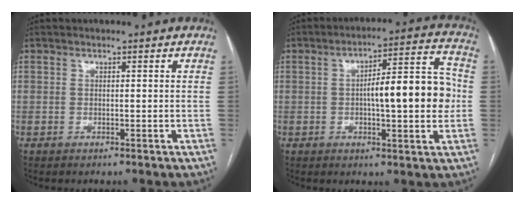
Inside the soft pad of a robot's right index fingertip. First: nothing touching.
{"total": 12.5, "force": [-0.3, 2.6, 12.2], "torque": [-0.176, 0.027, -0.002]}